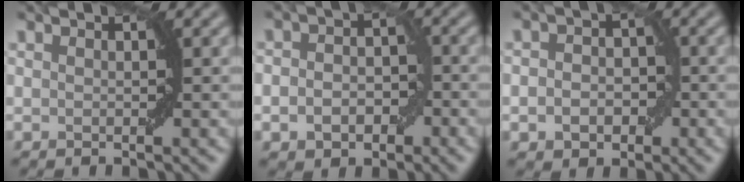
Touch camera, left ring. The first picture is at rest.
{"total": 4.4, "force": [-1.3, 3.2, 2.8], "torque": [-0.030, -0.003, -0.026]}
{"total": 4.0, "force": [-0.9, 3.1, 2.4], "torque": [-0.010, 0.000, -0.021]}